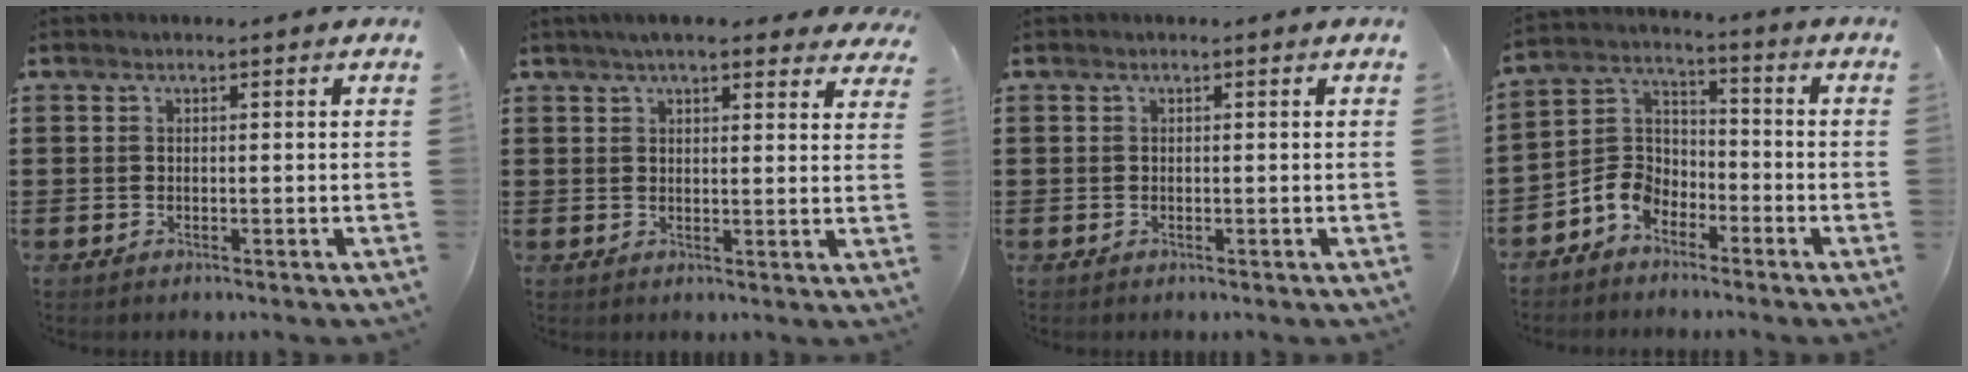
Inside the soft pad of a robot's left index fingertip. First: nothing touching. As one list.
[{"total": 5.2, "force": [4.4, 1.2, 2.5], "torque": [-0.051, -0.002, 0.078]}, {"total": 0.0}, {"total": 6.1, "force": [-4.3, 4.0, 1.9], "torque": [-0.066, 0.007, -0.093]}]